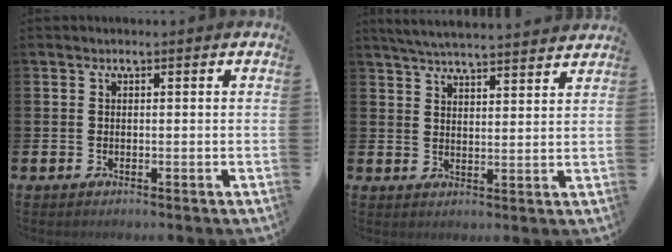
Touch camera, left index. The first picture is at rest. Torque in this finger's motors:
{"motor_torque": [1.03, -1.11, 0.14, 0.13]}